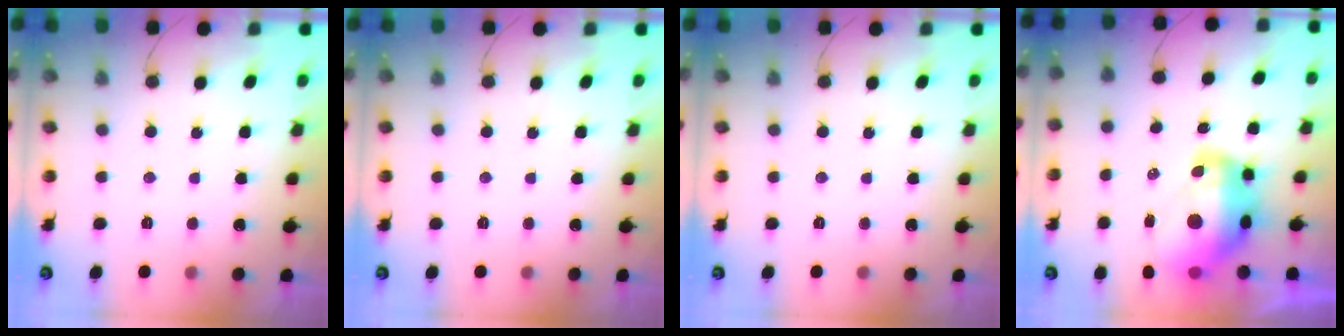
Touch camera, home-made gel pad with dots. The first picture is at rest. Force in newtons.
{"total": 0.0}
{"total": 0.0}
{"total": 16.3, "press": 16.2, "slide": 1.6}